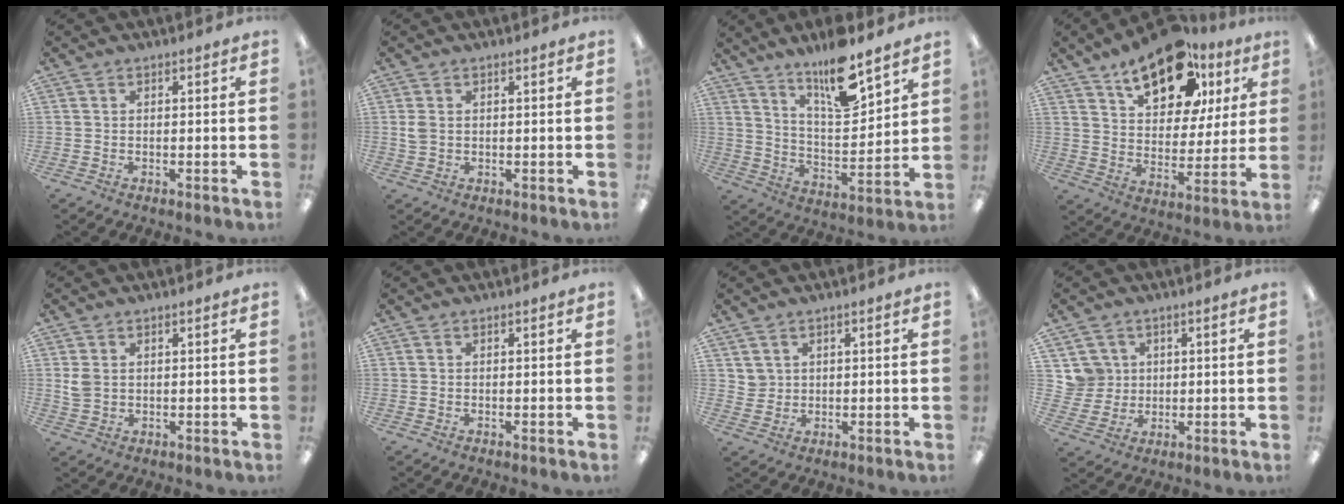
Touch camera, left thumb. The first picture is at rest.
{"total": 2.1, "force": [0.6, 1.4, 1.4], "torque": [-0.029, 0.004, 0.010]}
{"total": 14.7, "force": [11.2, 3.9, 8.6], "torque": [-0.140, -0.069, 0.188]}
{"total": 20.6, "force": [12.5, 10.5, 12.5], "torque": [-0.192, -0.055, 0.214]}
{"total": 3.2, "force": [1.1, 2.3, 1.9], "torque": [-0.032, 0.000, 0.020]}
{"total": 0.0}
{"total": 2.8, "force": [2.0, 1.9, 0.0], "torque": [-0.008, -0.007, 0.038]}
{"total": 5.9, "force": [2.5, 5.3, -0.3], "torque": [-0.006, -0.001, 0.050]}